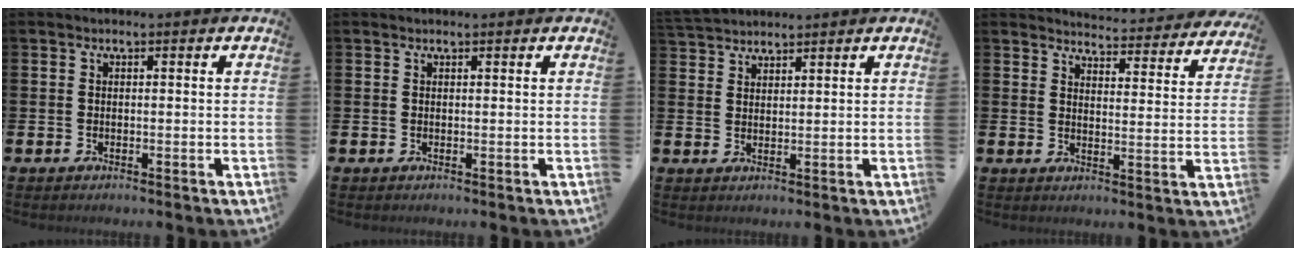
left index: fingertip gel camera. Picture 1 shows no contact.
{"total": 0.0}
{"total": 3.1, "force": [3.0, 0.5, -0.2], "torque": [-0.003, -0.010, 0.057]}
{"total": 4.0, "force": [4.0, 0.2, 0.3], "torque": [-0.009, -0.041, 0.064]}